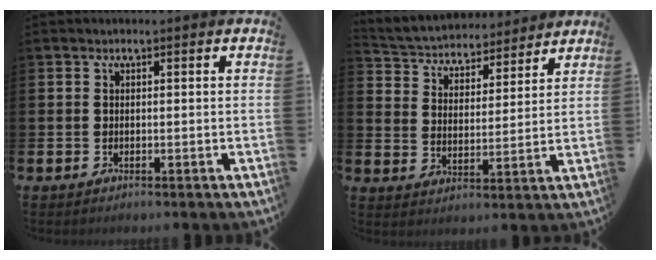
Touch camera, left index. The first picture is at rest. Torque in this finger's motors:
{"motor_torque": [1.13, -1.01, 0.56, 0.03]}